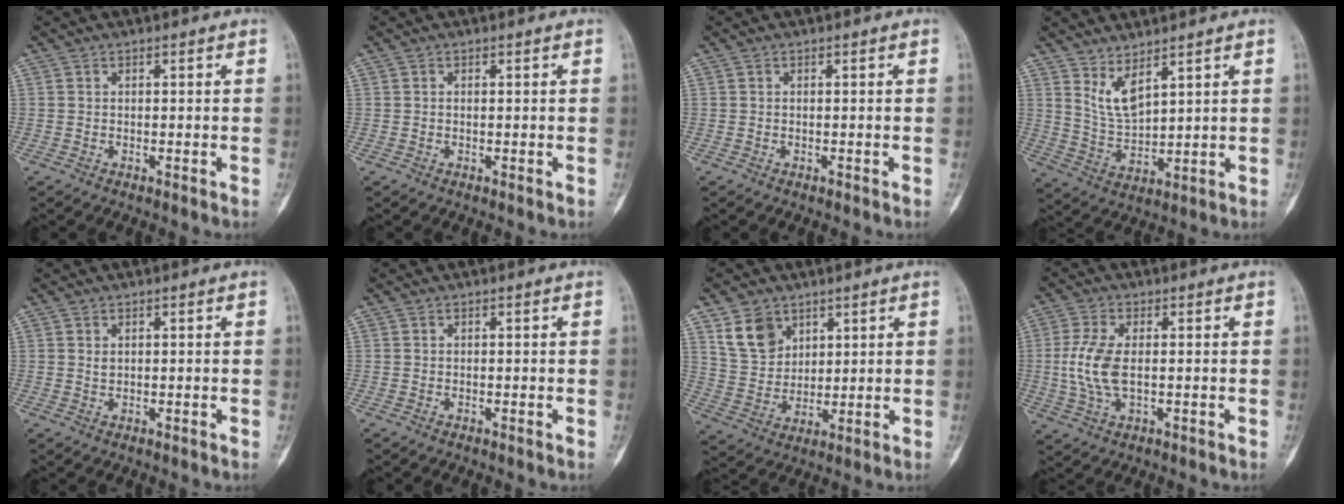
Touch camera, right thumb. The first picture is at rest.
{"total": 0.0}
{"total": 0.0}
{"total": 6.2, "force": [4.1, 2.2, 4.1], "torque": [-0.068, -0.045, 0.092]}
{"total": 0.8, "force": [0.4, 0.6, 0.5], "torque": [0.002, 0.000, 0.008]}
{"total": 0.0}
{"total": 8.9, "force": [5.1, 6.4, 3.6], "torque": [-0.047, -0.024, 0.108]}
{"total": 8.0, "force": [0.0, 4.0, 7.0], "torque": [-0.161, -0.001, -0.001]}